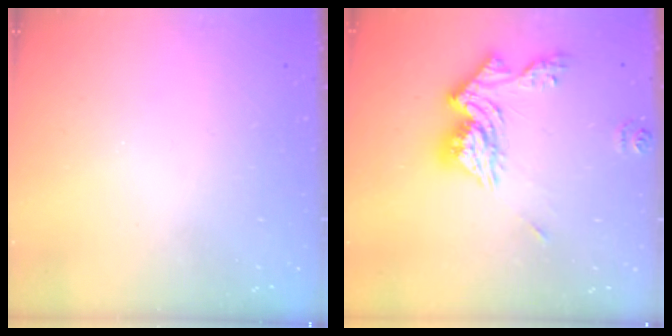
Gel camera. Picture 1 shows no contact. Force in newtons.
{"total": 14.4, "press": 14.4, "slide": 1.5}